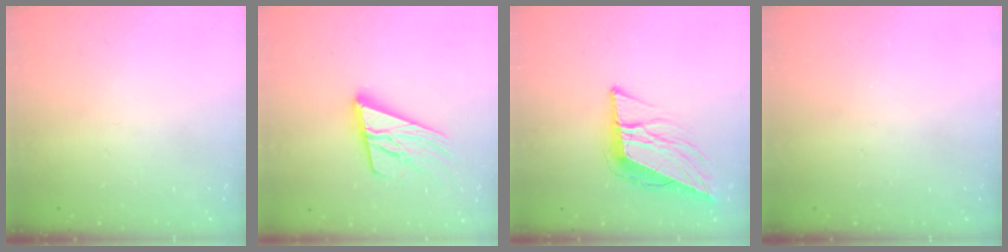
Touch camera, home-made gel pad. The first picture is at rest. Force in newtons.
{"total": 18.2, "press": 17.7, "slide": 4.2}
{"total": 12.4, "press": 11.9, "slide": 3.6}
{"total": 0.0}